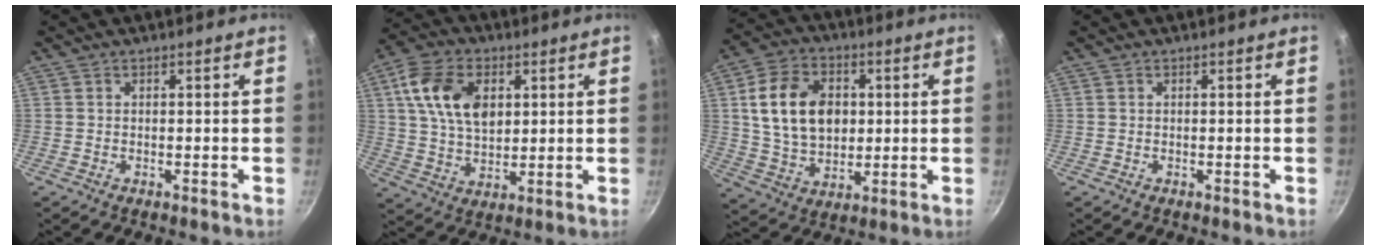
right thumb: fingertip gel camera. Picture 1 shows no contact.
{"total": 13.3, "force": [3.8, 8.7, 9.4], "torque": [-0.156, -0.005, 0.068]}
{"total": 15.7, "force": [2.5, 11.4, 10.5], "torque": [-0.170, 0.001, 0.047]}
{"total": 0.0}